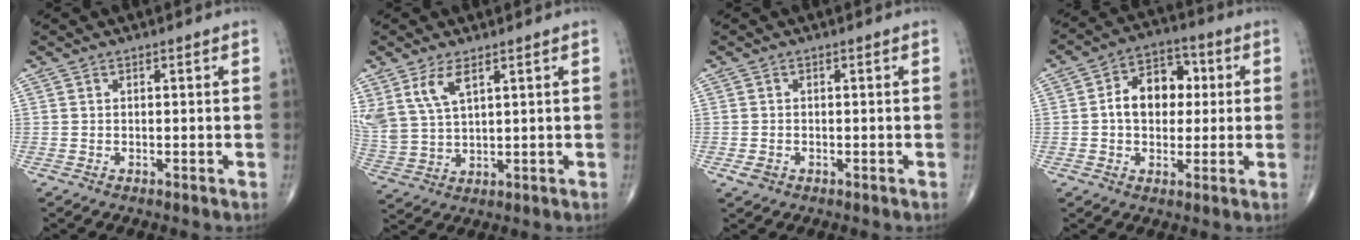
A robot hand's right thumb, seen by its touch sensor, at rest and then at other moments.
{"total": 7.8, "force": [4.2, 3.4, 5.7], "torque": [-0.123, -0.012, 0.095]}
{"total": 1.8, "force": [-0.7, 1.4, 0.9], "torque": [-0.015, 0.003, -0.009]}
{"total": 10.9, "force": [1.0, 7.8, 7.5], "torque": [-0.085, 0.024, 0.008]}